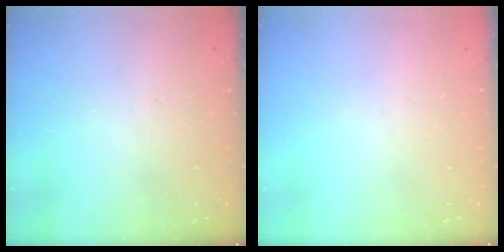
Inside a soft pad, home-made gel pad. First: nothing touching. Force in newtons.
{"total": 0.0}